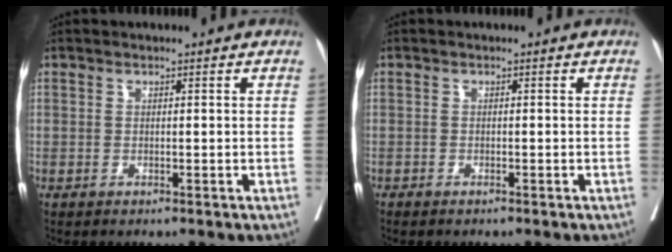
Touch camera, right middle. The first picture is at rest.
{"total": 0.0}